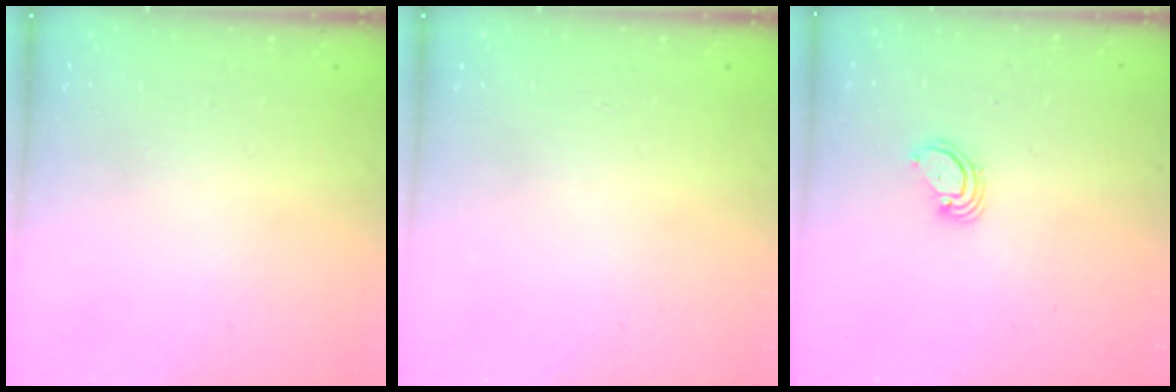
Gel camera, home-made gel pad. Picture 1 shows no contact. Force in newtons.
{"total": 0.0}
{"total": 2.9, "press": 2.9, "slide": 0.2}